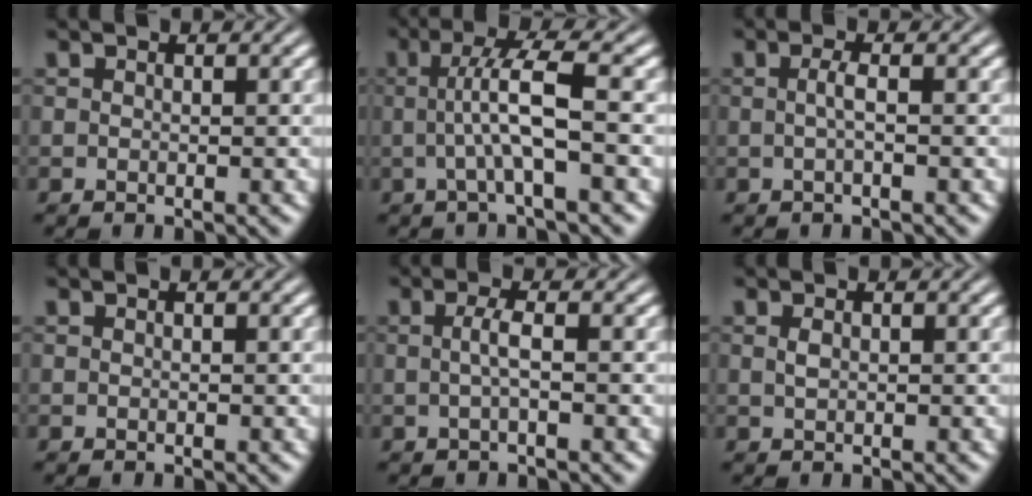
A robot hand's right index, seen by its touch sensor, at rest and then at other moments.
{"total": 3.9, "force": [0.2, -0.1, 3.9], "torque": [-0.073, 0.004, 0.004]}
{"total": 1.5, "force": [-0.5, -0.8, 1.1], "torque": [-0.024, -0.004, -0.004]}
{"total": 0.0}
{"total": 1.8, "force": [-0.4, -0.8, 1.5], "torque": [-0.032, -0.002, -0.002]}
{"total": 0.8, "force": [0.1, -0.8, 0.3], "torque": [-0.003, -0.008, 0.012]}